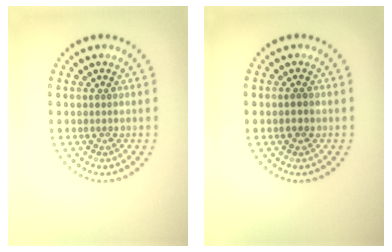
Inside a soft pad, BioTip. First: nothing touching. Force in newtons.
{"total": 1.2, "press": 1.1, "slide": 0.3}